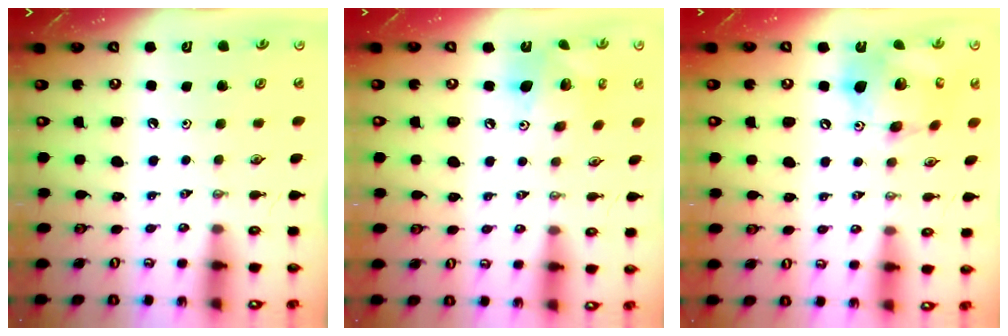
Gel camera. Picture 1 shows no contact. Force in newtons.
{"total": 12.2, "press": 12.1, "slide": 1.3}
{"total": 16.9, "press": 16.6, "slide": 3.3}